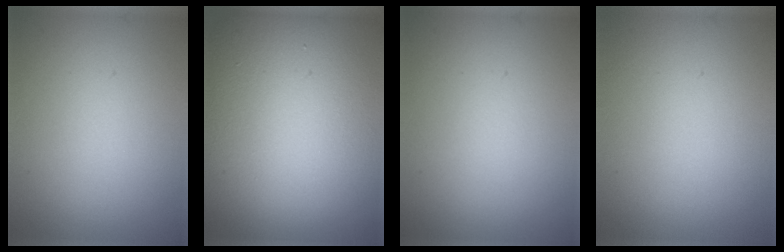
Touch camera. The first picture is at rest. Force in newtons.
{"total": 22.8, "press": 22.8, "slide": 1.0}
{"total": 0.0}
{"total": 0.0}